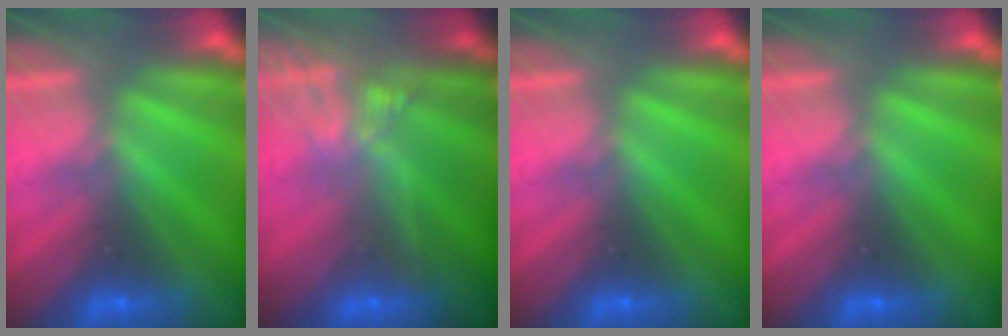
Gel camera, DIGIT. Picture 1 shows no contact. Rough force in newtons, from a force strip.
{"total": 9.6}
{"total": 0.0}
{"total": 0.0}